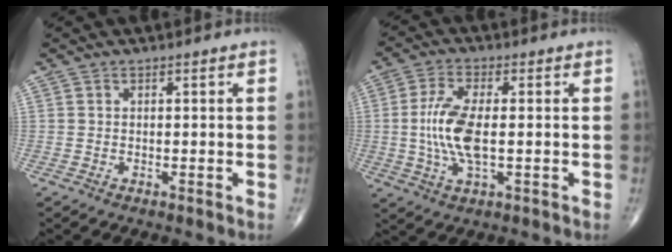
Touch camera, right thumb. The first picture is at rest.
{"total": 9.8, "force": [-0.4, 3.9, 9.0], "torque": [-0.202, -0.002, -0.008]}